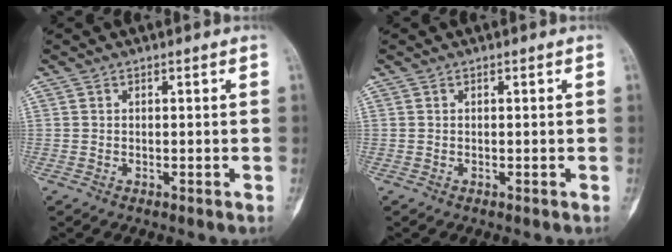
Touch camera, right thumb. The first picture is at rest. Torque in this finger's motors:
{"motor_torque": [0.13, 0.13, 0.03, -0.12, 0.07]}